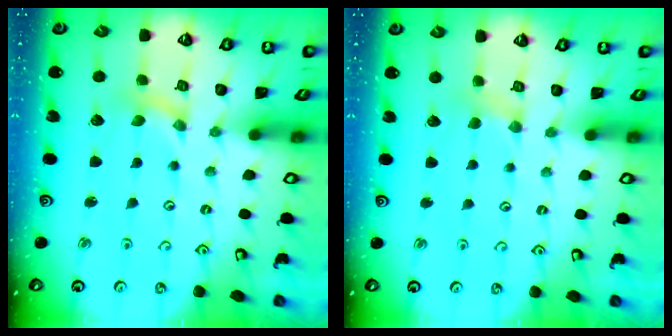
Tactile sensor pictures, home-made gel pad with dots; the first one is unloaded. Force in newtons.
{"total": 2.6, "press": 2.6, "slide": 0.4}